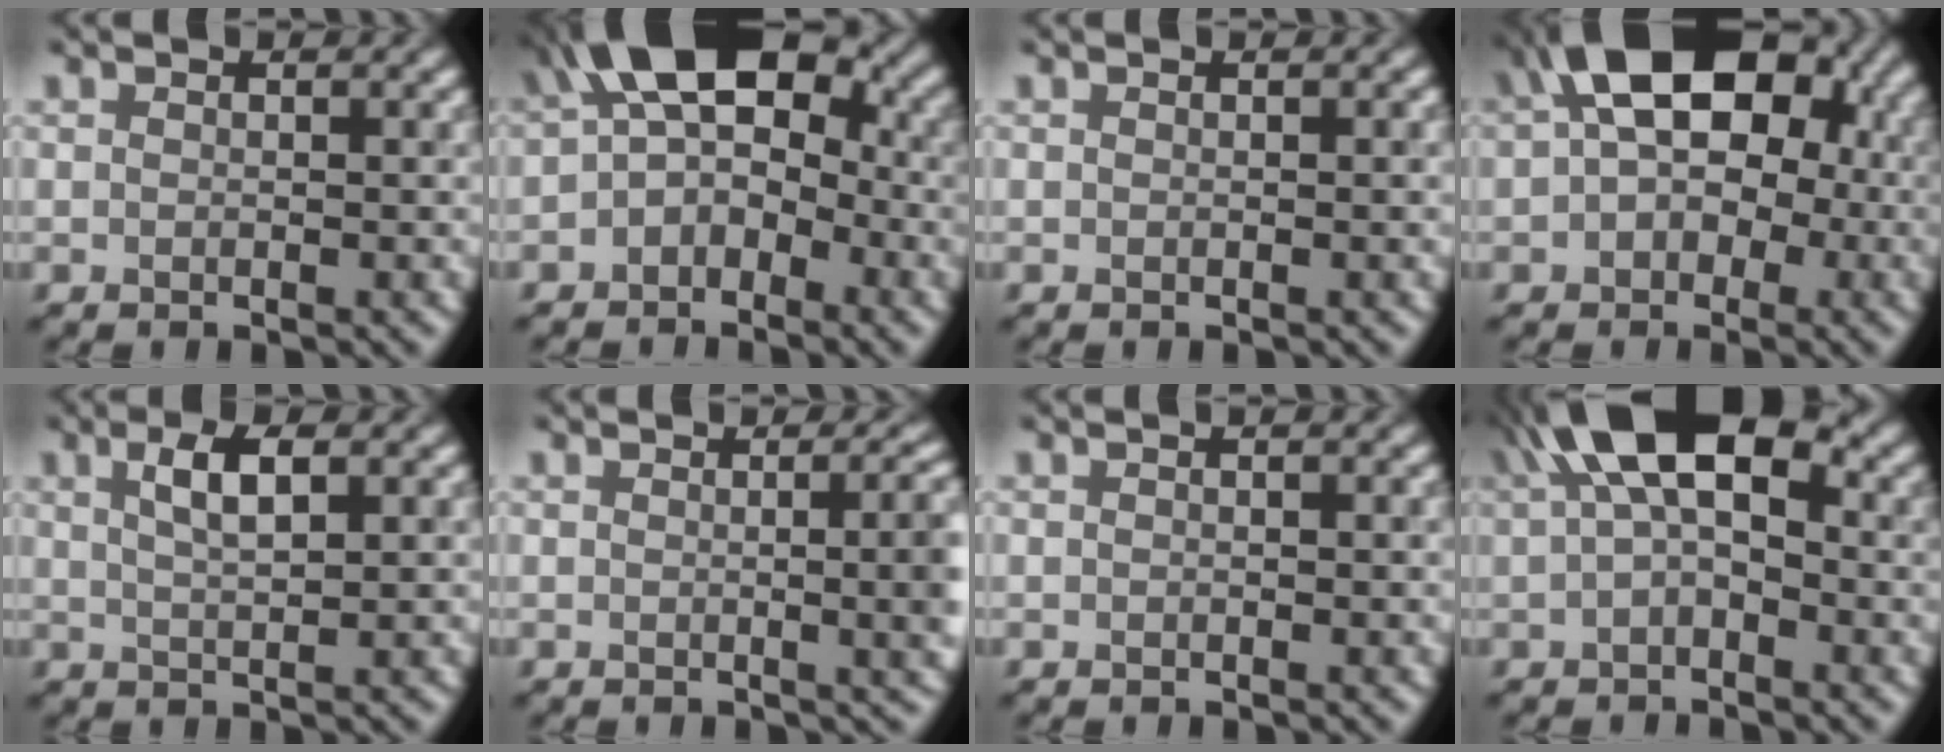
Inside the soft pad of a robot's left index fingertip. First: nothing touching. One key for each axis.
{"total": 8.7, "fx": 0.7, "fy": 5.3, "fz": 6.9, "tx": -0.091, "ty": 0.035, "tz": -0.009}
{"total": 0.8, "fx": 0.1, "fy": 0.3, "fz": 0.7, "tx": -0.004, "ty": 0.001, "tz": -0.003}
{"total": 12.1, "fx": 2.2, "fy": 7.8, "fz": 9.0, "tx": -0.115, "ty": 0.031, "tz": 0.023}
{"total": 2.6, "fx": 1.3, "fy": 0.6, "fz": 2.2, "tx": -0.036, "ty": 0.010, "tz": 0.026}
{"total": 5.7, "fx": -0.2, "fy": 2.3, "fz": 5.2, "tx": -0.035, "ty": 0.008, "tz": -0.002}
{"total": 0.0}
{"total": 8.2, "fx": 2.4, "fy": 3.8, "fz": 6.9, "tx": -0.119, "ty": 0.034, "tz": 0.026}